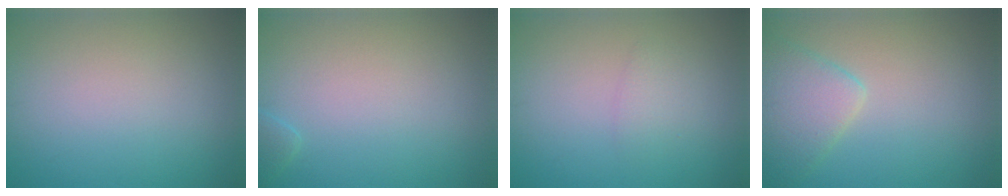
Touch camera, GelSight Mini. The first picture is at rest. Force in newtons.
{"total": 0.9, "press": 0.9, "slide": 0.1}
{"total": 1.2, "press": 1.2, "slide": 0.2}
{"total": 3.9, "press": 3.9, "slide": 0.4}